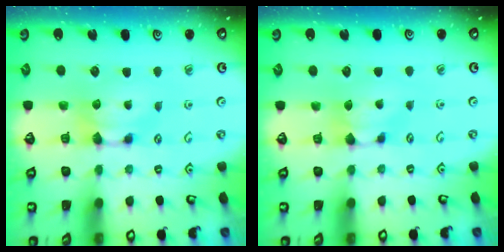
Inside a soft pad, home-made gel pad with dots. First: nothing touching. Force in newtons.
{"total": 0.9, "press": 0.6, "slide": 0.6}